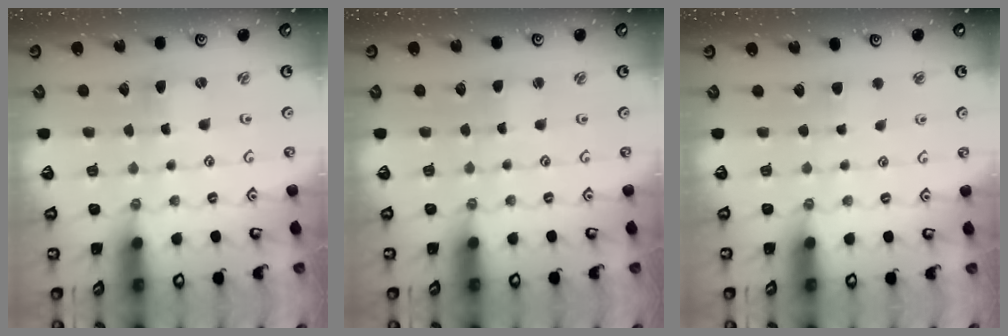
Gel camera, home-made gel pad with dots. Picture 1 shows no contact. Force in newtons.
{"total": 1.0, "press": 1.0, "slide": 0.0}
{"total": 3.8, "press": 3.8, "slide": 0.6}